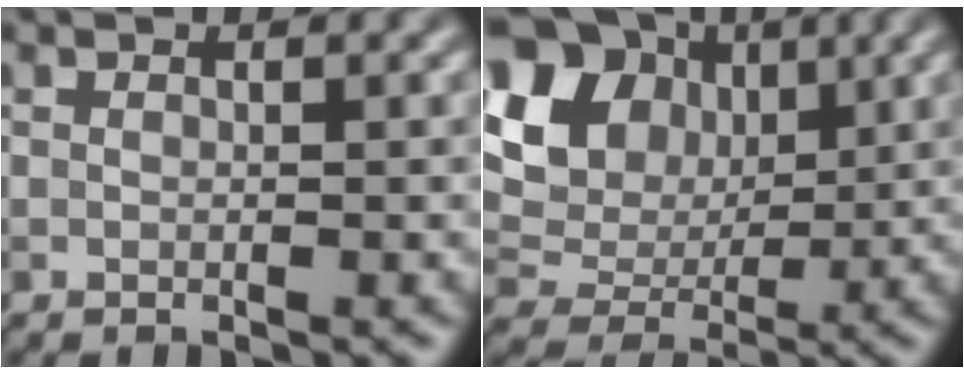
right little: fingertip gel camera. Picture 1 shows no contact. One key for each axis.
{"total": 13.0, "fx": 4.1, "fy": 10.1, "fz": 7.0, "tx": -0.167, "ty": 0.041, "tz": 0.068}